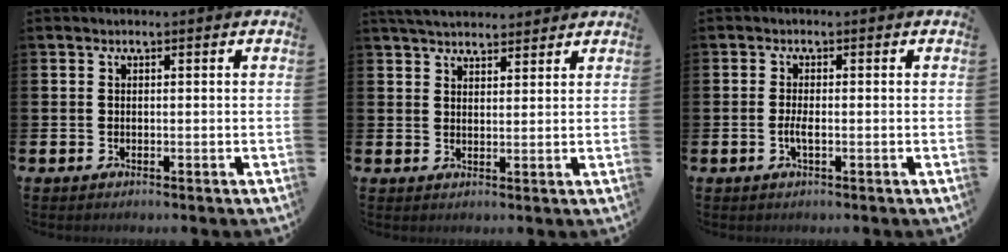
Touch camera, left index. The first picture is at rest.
{"total": 4.1, "force": [4.0, 1.0, 0.6], "torque": [-0.014, -0.016, 0.072]}
{"total": 1.7, "force": [-0.5, 0.5, 1.6], "torque": [-0.032, 0.002, -0.009]}